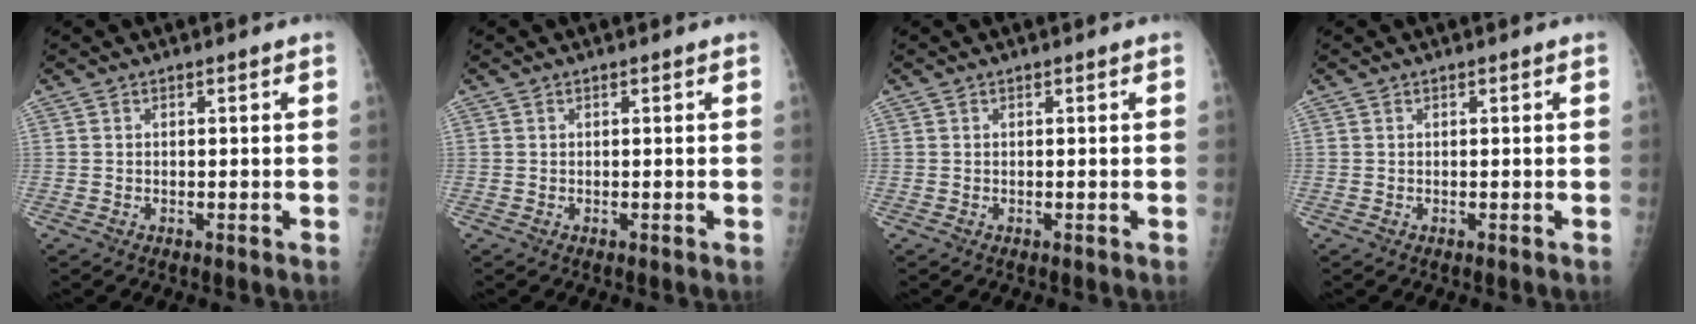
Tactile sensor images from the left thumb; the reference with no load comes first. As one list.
[{"total": 0.0}, {"total": 0.0}, {"total": 0.0}]